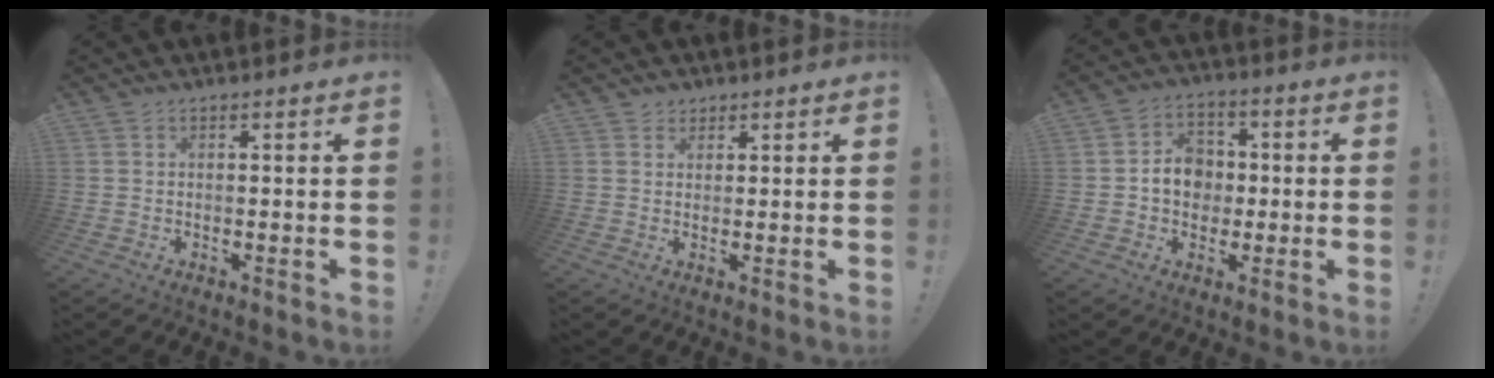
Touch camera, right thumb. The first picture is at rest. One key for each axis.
{"total": 2.2, "fx": 1.5, "fy": 1.7, "fz": 0.3, "tx": 0.001, "ty": -0.006, "tz": 0.025}
{"total": 9.2, "fx": -0.3, "fy": 8.0, "fz": 4.7, "tx": -0.077, "ty": 0.012, "tz": -0.001}